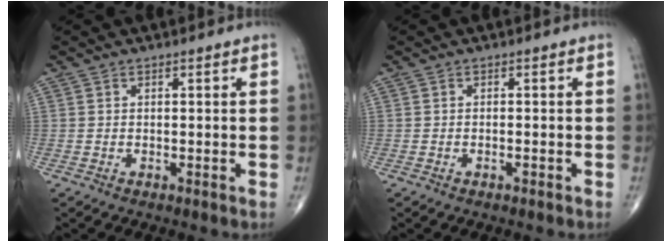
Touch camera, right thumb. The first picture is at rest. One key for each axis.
{"total": 0.6, "fx": -0.4, "fy": 0.1, "fz": 0.4, "tx": -0.008, "ty": 0.005, "tz": -0.006}